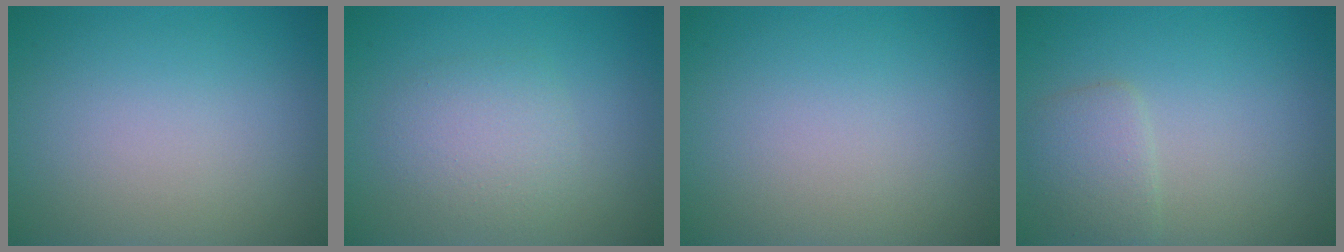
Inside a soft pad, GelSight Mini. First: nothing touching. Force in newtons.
{"total": 2.8, "press": 2.8, "slide": 0.2}
{"total": 0.0}
{"total": 2.2, "press": 2.2, "slide": 0.1}